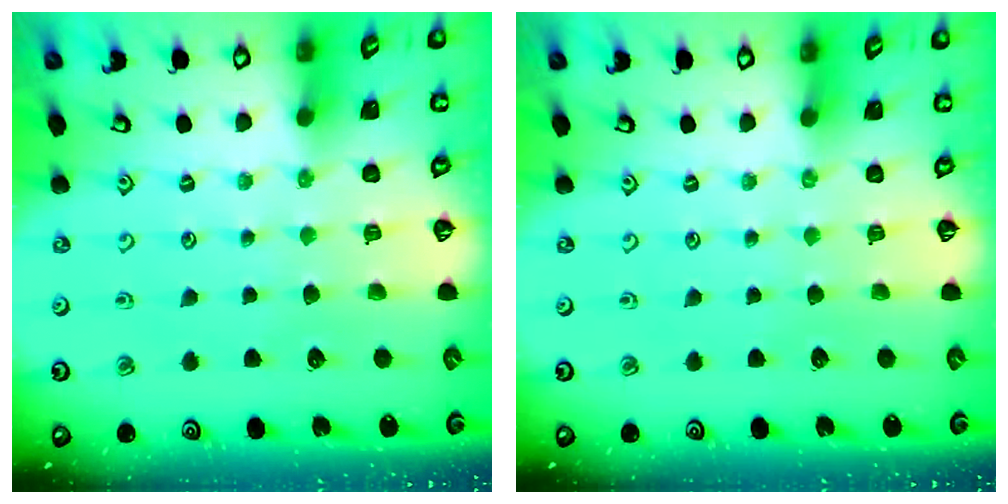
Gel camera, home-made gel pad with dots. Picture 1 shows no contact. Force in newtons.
{"total": 0.0}